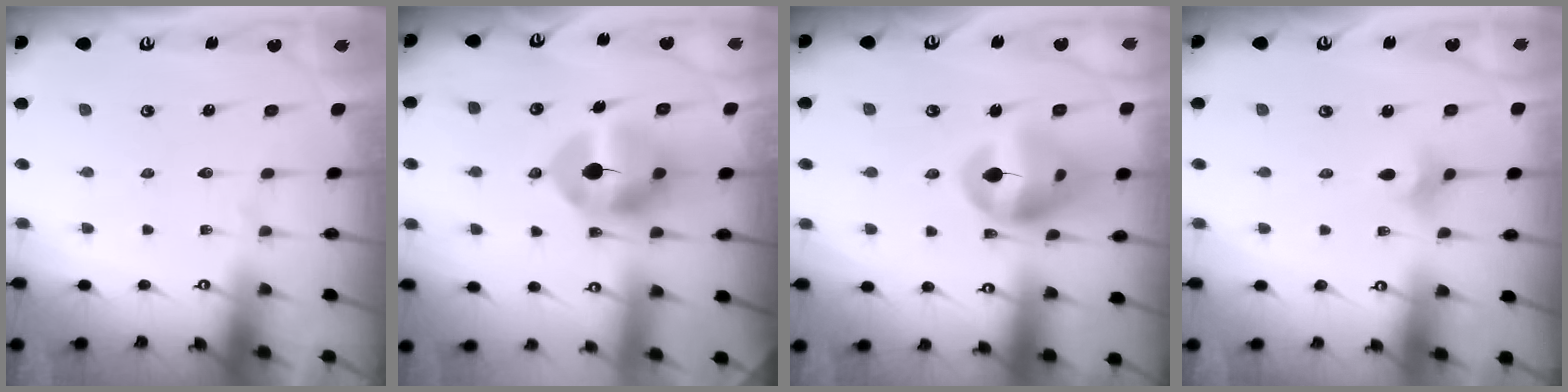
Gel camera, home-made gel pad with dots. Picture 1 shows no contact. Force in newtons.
{"total": 10.1, "press": 10.0, "slide": 1.2}
{"total": 15.1, "press": 15.0, "slide": 1.9}
{"total": 2.7, "press": 2.6, "slide": 0.7}